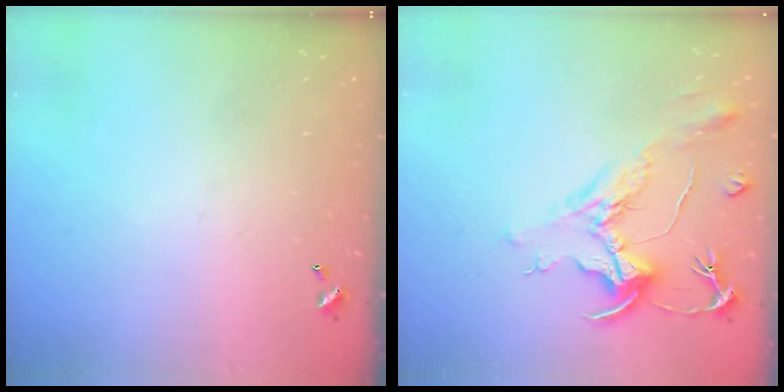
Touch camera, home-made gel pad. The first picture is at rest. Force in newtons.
{"total": 2.2, "press": 1.7, "slide": 1.3}